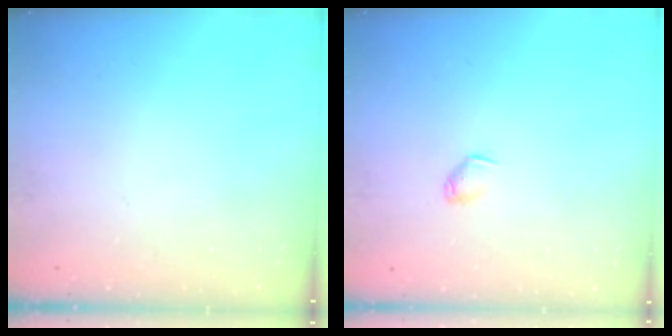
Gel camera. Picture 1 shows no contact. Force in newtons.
{"total": 3.0, "press": 2.9, "slide": 0.7}